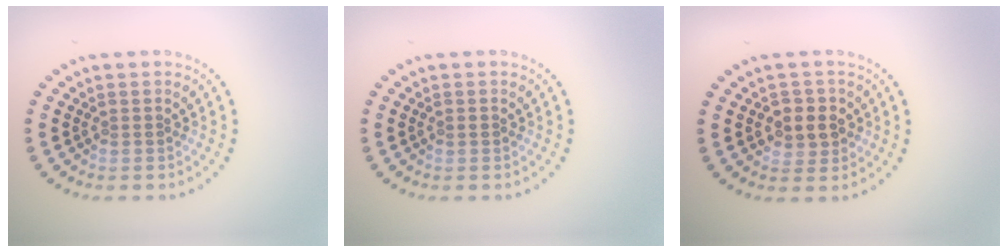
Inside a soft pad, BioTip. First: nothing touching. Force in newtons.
{"total": 0.6, "press": 0.6, "slide": 0.1}
{"total": 2.8, "press": 2.7, "slide": 0.7}